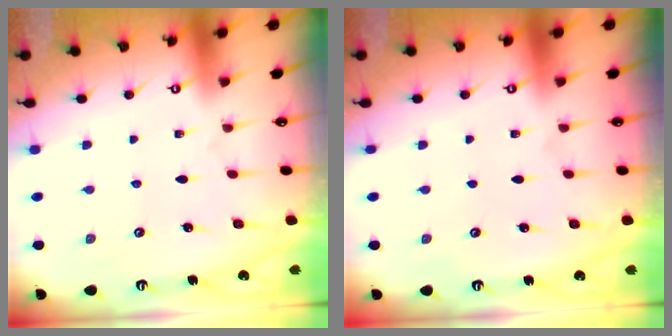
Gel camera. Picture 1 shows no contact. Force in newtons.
{"total": 0.0}